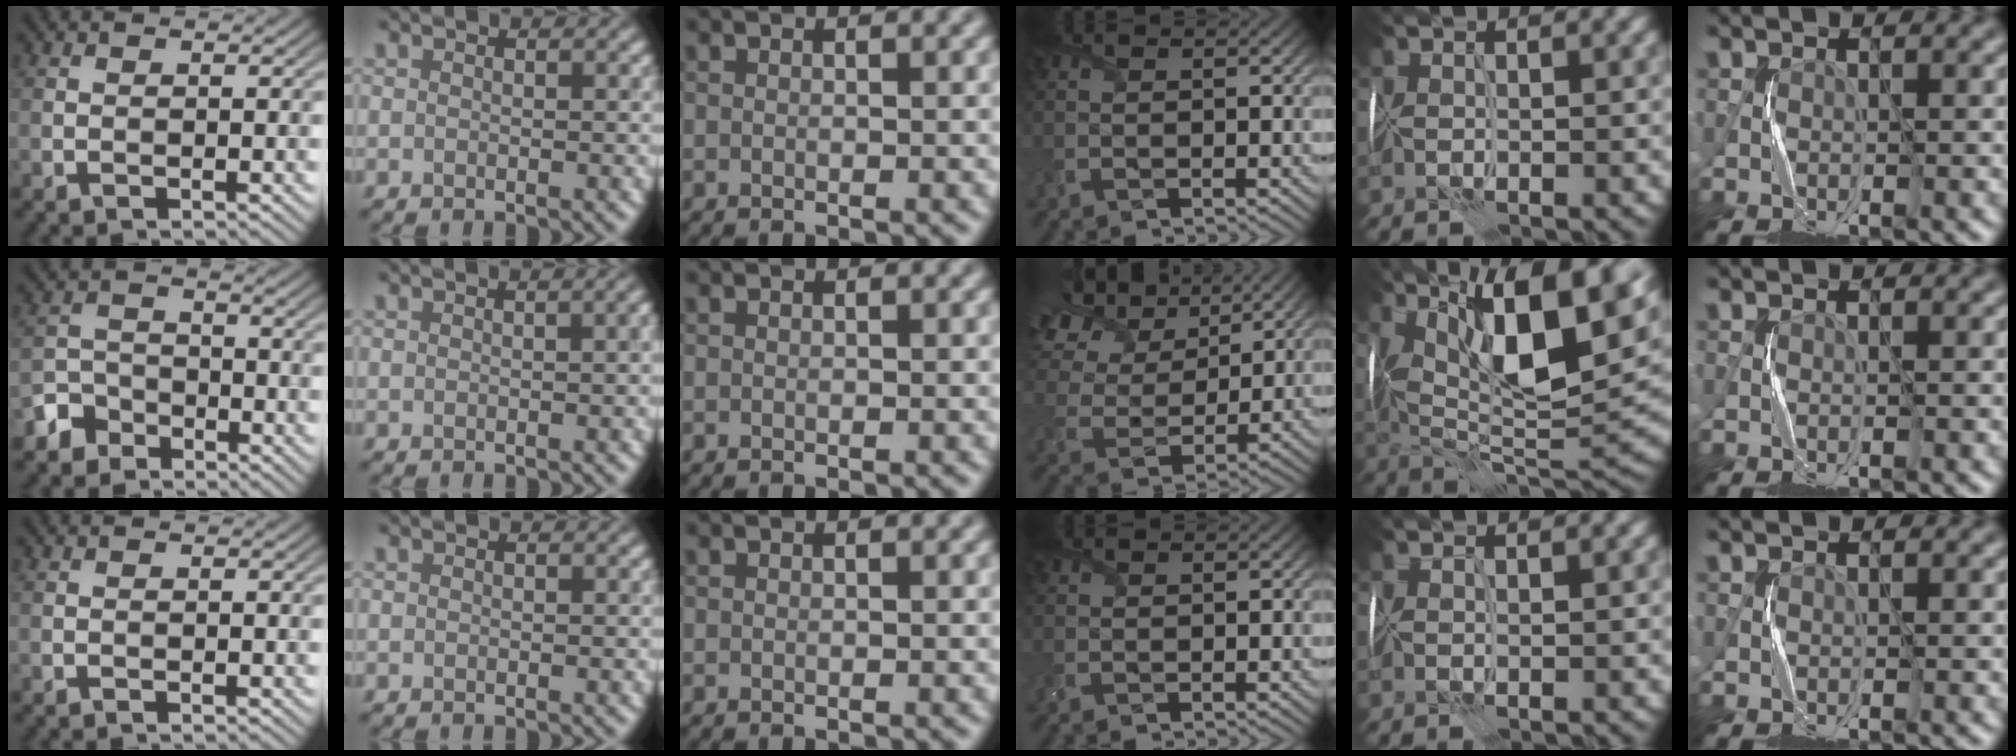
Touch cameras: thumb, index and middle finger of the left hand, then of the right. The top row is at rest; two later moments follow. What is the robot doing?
{"motion": "fold", "object": "tissue"}